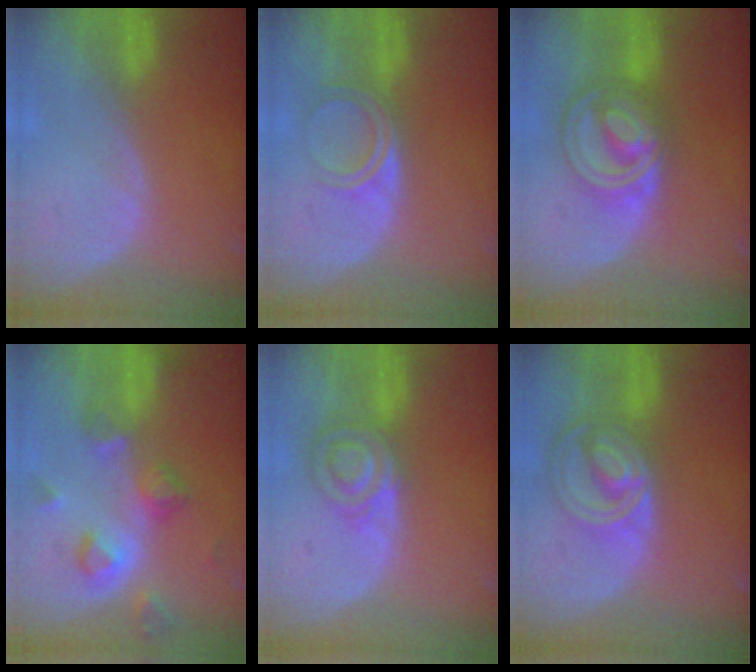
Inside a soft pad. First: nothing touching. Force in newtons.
{"total": 4.8, "press": 4.0, "slide": 2.6}
{"total": 8.8, "press": 8.8, "slide": 0.7}
{"total": 7.8, "press": 7.1, "slide": 3.2}
{"total": 6.1, "press": 6.0, "slide": 1.1}
{"total": 8.6, "press": 7.3, "slide": 4.4}